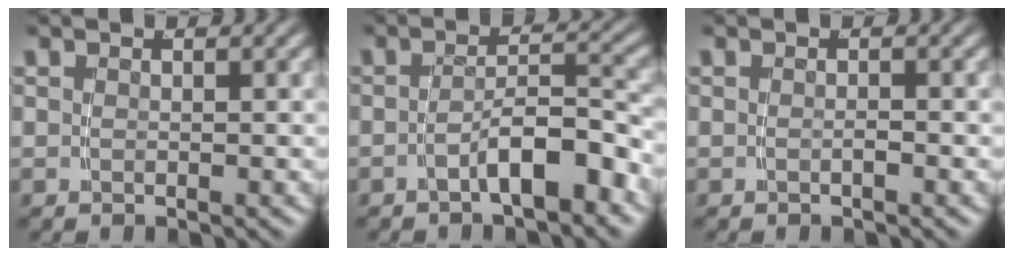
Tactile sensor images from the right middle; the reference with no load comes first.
{"total": 4.5, "force": [-3.4, 0.7, 2.9], "torque": [-0.029, 0.003, -0.054]}
{"total": 0.6, "force": [-0.5, -0.2, 0.2], "torque": [-0.004, 0.002, -0.009]}